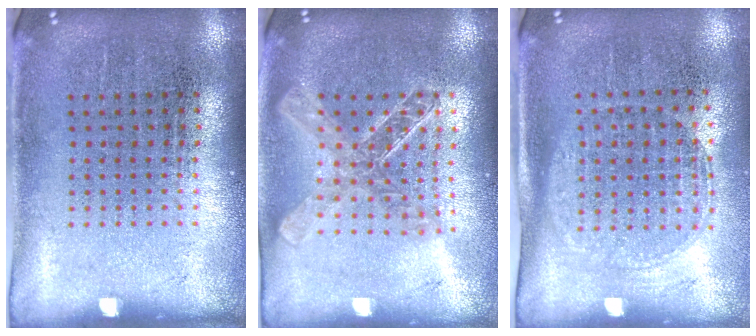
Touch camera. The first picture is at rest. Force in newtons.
{"total": 1.8, "press": 1.6, "slide": 0.8}
{"total": 1.5, "press": 1.3, "slide": 0.7}